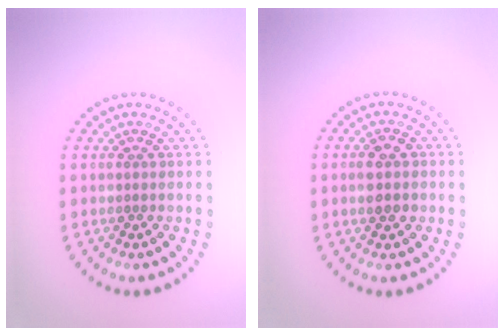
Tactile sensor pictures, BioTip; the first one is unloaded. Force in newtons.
{"total": 2.3, "press": 2.3, "slide": 0.0}